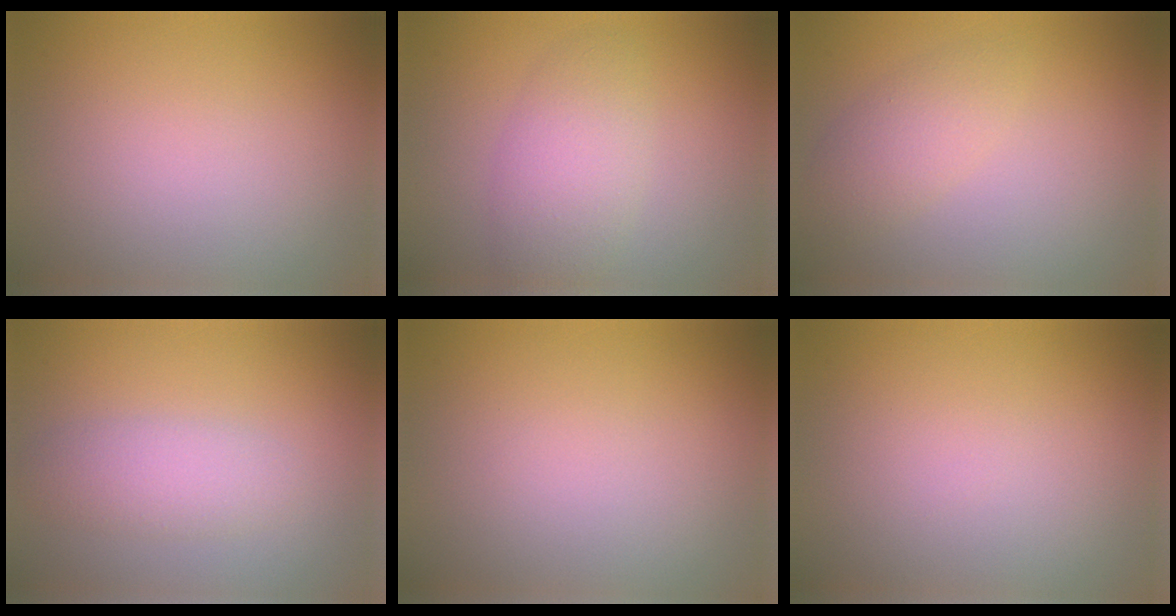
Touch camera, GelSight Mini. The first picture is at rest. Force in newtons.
{"total": 4.2, "press": 4.2, "slide": 0.3}
{"total": 1.7, "press": 1.7, "slide": 0.0}
{"total": 2.6, "press": 2.6, "slide": 0.1}
{"total": 0.0}
{"total": 0.0}